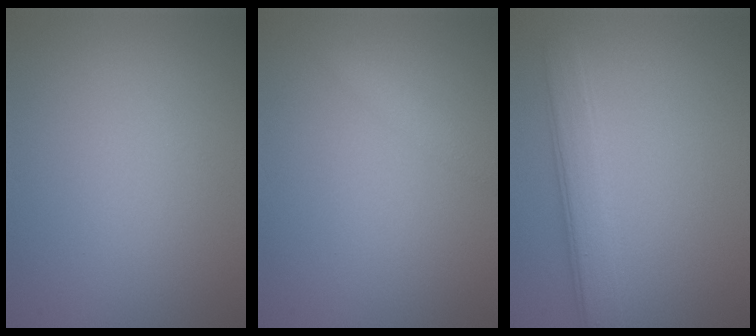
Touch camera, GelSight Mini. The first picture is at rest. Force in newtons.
{"total": 1.3, "press": 1.3, "slide": 0.1}
{"total": 4.4, "press": 4.4, "slide": 0.1}